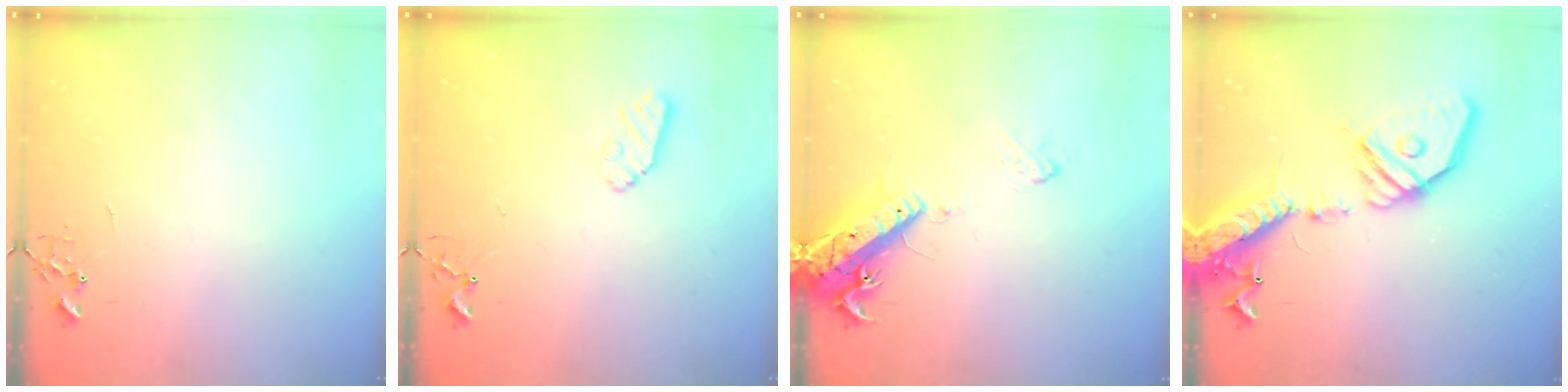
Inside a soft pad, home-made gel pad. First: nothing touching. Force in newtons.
{"total": 7.2, "press": 7.1, "slide": 0.8}
{"total": 15.1, "press": 14.7, "slide": 3.5}
{"total": 19.7, "press": 19.4, "slide": 3.9}